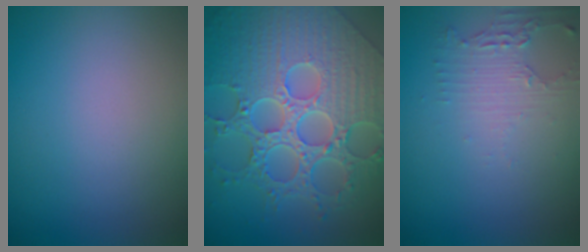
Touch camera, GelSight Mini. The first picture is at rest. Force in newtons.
{"total": 9.8, "press": 7.2, "slide": 6.7}
{"total": 2.1, "press": 1.6, "slide": 1.4}